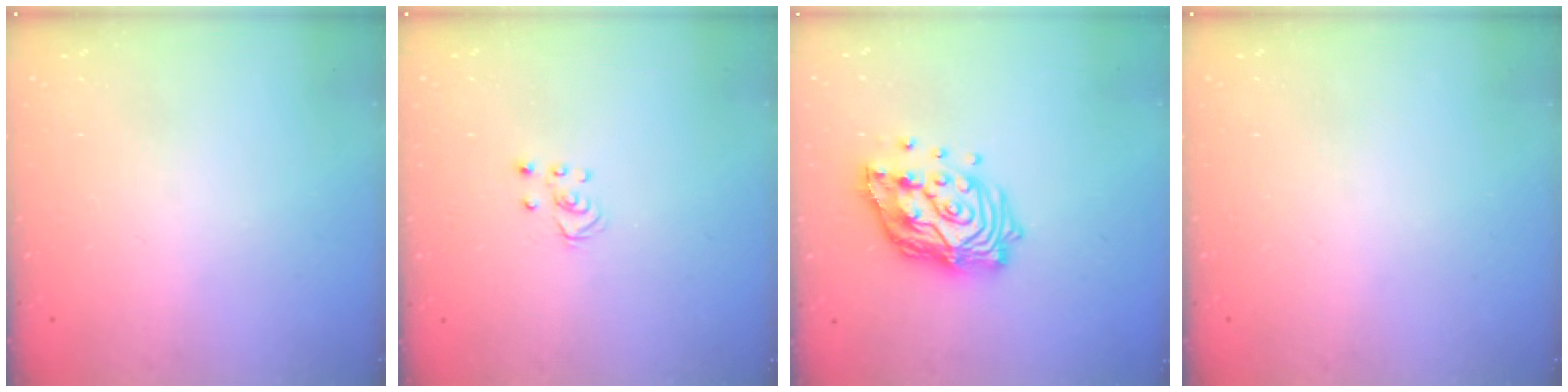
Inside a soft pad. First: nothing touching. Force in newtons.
{"total": 2.5, "press": 2.5, "slide": 0.2}
{"total": 17.0, "press": 16.9, "slide": 1.5}
{"total": 0.0}